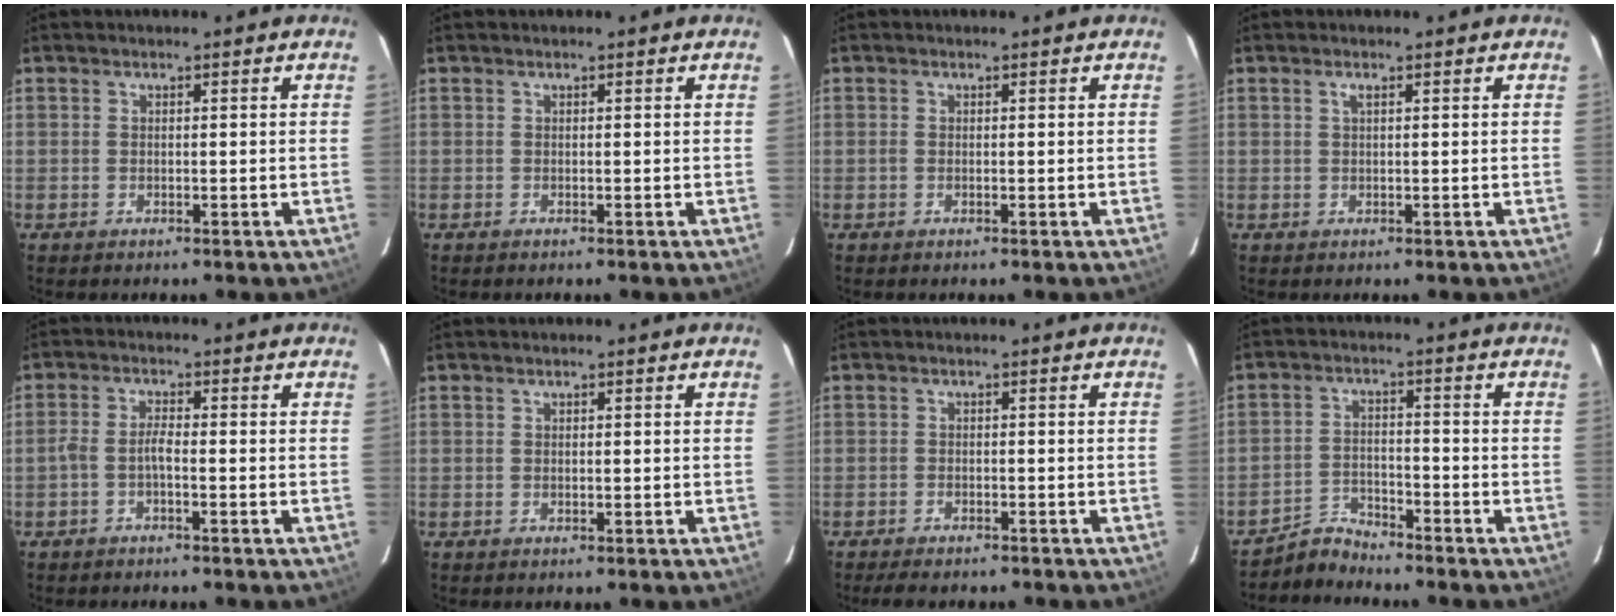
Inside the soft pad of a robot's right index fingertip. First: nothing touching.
{"total": 0.0}
{"total": 0.0}
{"total": 0.7, "force": [0.3, 0.0, 0.6], "torque": [-0.012, 0.003, 0.004]}
{"total": 2.4, "force": [-1.4, 0.4, 1.9], "torque": [-0.049, 0.009, -0.031]}
{"total": 0.0}
{"total": 5.4, "force": [-4.7, 1.6, 2.2], "torque": [-0.055, -0.010, -0.070]}
{"total": 4.6, "force": [-4.5, 0.7, -0.6], "torque": [0.005, 0.016, -0.084]}